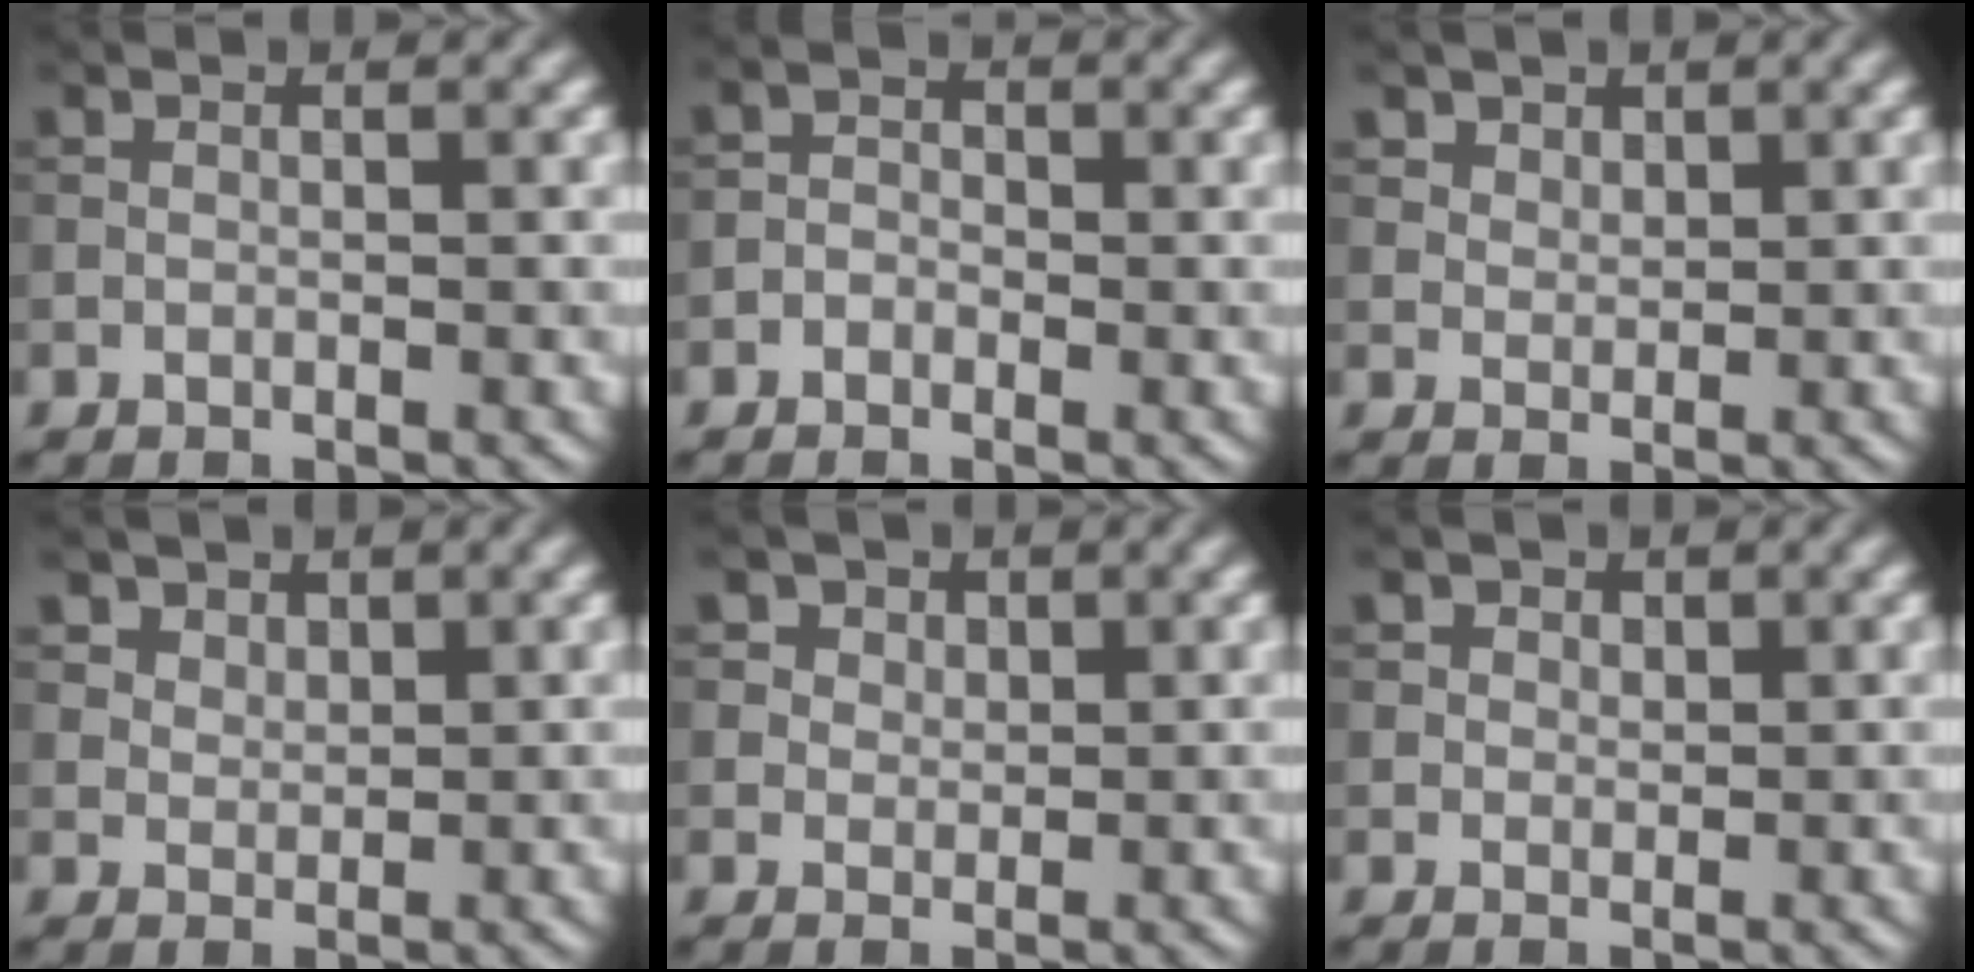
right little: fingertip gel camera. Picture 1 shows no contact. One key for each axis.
{"total": 1.3, "fx": -0.7, "fy": 1.0, "fz": 0.4, "tx": 0.003, "ty": 0.003, "tz": -0.023}
{"total": 3.0, "fx": 2.1, "fy": 1.9, "fz": 1.0, "tx": -0.034, "ty": -0.007, "tz": 0.045}
{"total": 3.5, "fx": 2.3, "fy": 2.2, "fz": 1.3, "tx": -0.041, "ty": -0.007, "tz": 0.049}
{"total": 4.5, "fx": 2.5, "fy": 3.2, "fz": 1.8, "tx": -0.043, "ty": 0.001, "tz": 0.032}
{"total": 1.8, "fx": 1.0, "fy": 1.4, "fz": 0.6, "tx": -0.011, "ty": -0.005, "tz": 0.014}